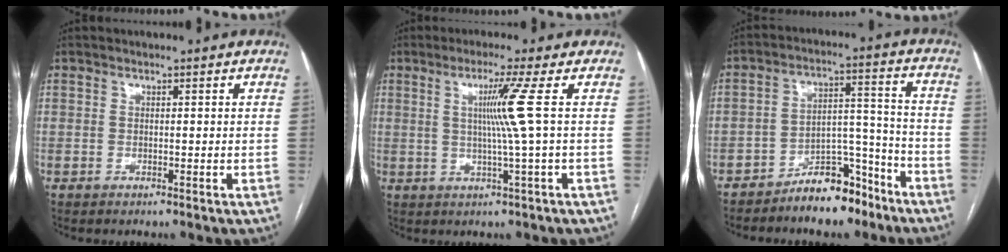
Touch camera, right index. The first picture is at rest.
{"total": 6.0, "force": [1.0, -2.5, 5.4], "torque": [-0.104, -0.004, 0.024]}
{"total": 9.5, "force": [-7.5, 4.0, 4.2], "torque": [-0.058, 0.035, -0.126]}